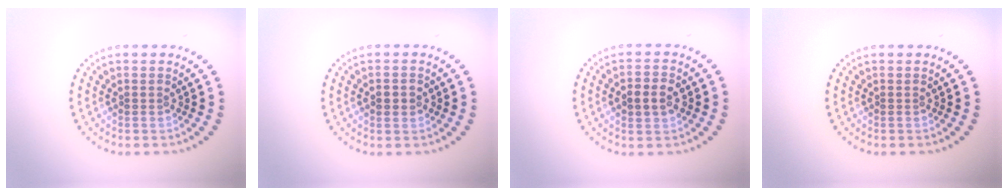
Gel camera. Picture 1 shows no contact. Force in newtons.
{"total": 2.1, "press": 2.1, "slide": 0.2}
{"total": 2.7, "press": 2.7, "slide": 0.1}
{"total": 0.0}